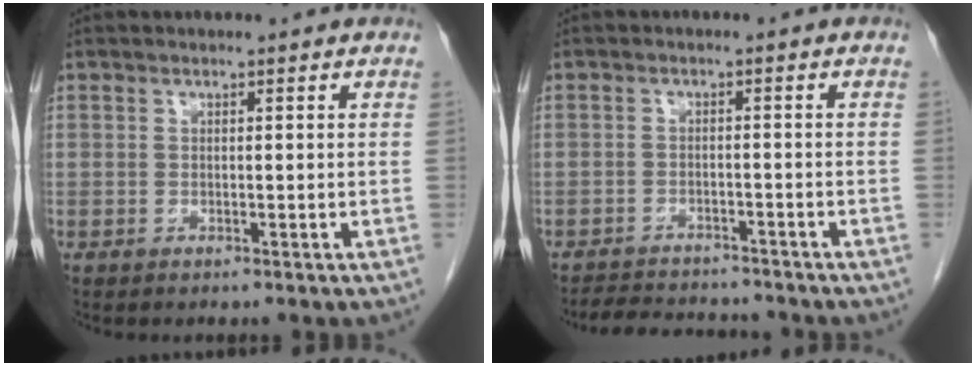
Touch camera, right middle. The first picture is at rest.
{"total": 7.8, "force": [-7.4, 1.6, 1.8], "torque": [-0.026, 0.004, -0.106]}